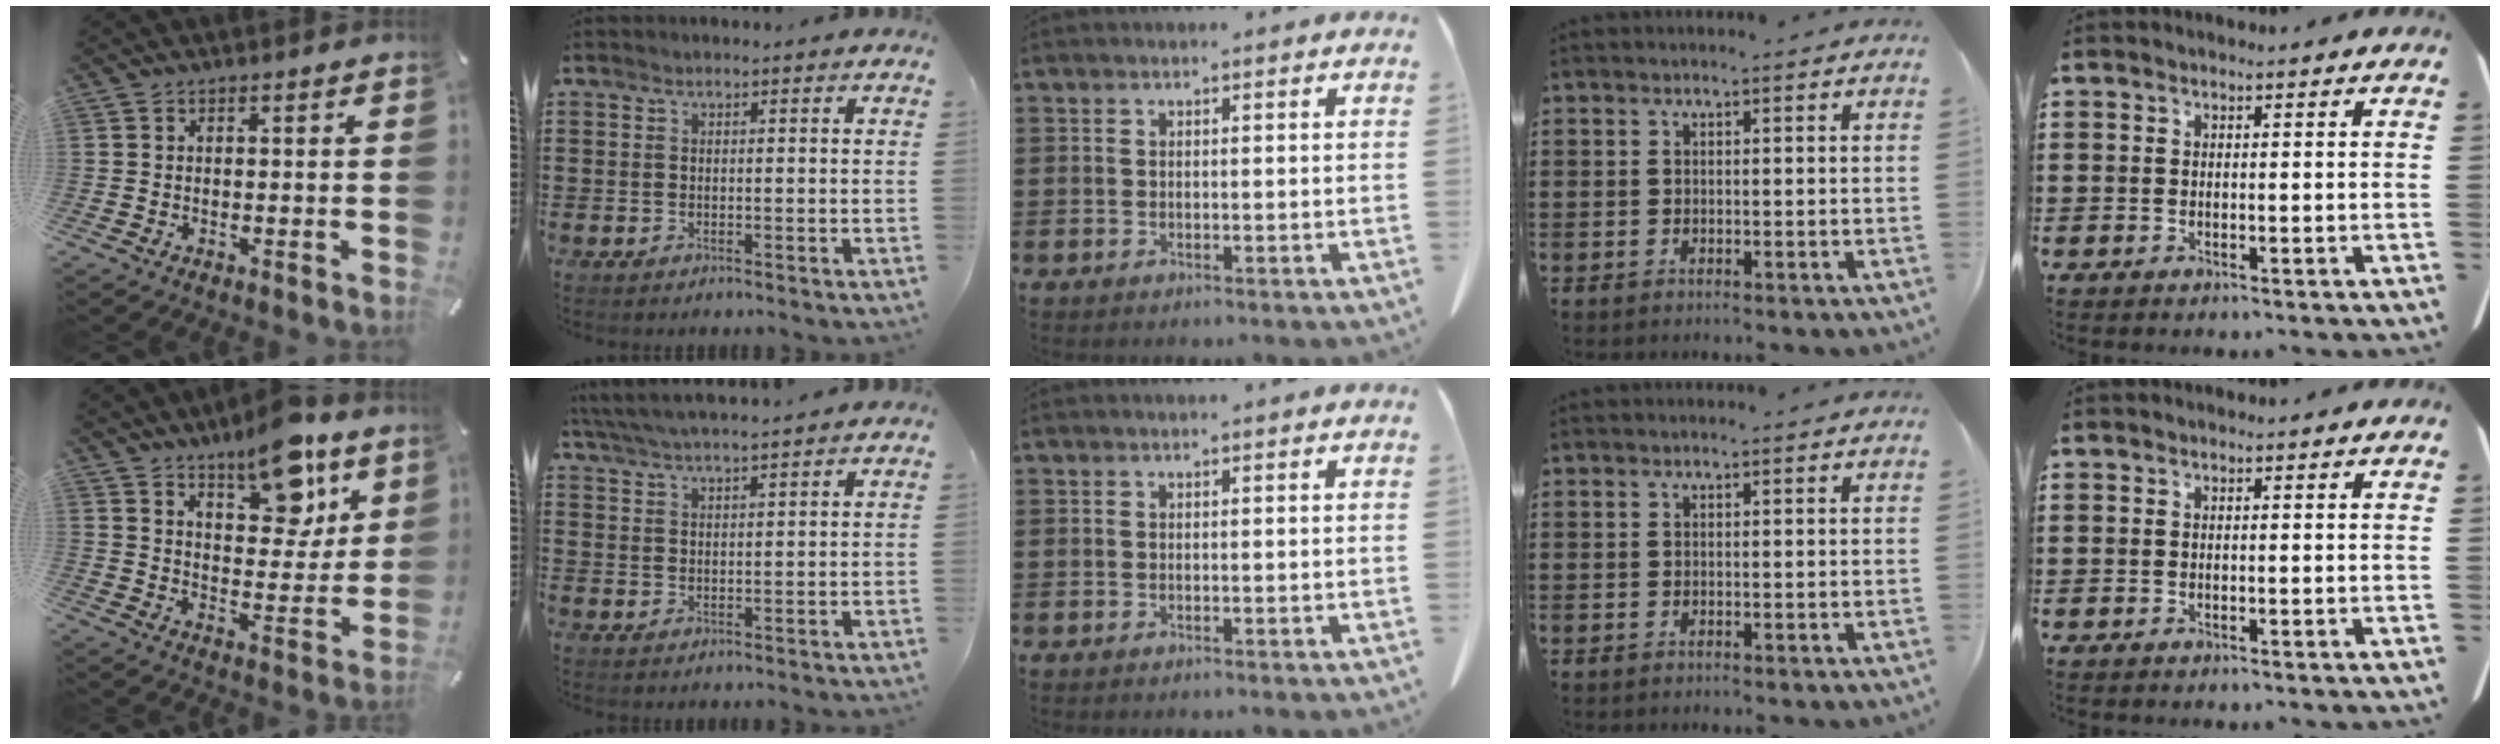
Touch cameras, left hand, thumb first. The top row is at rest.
{"thumb": {"total": 13.7, "force": [9.9, 6.0, 7.3], "torque": [-0.093, -0.063, 0.172]}, "index": {"total": 3.7, "force": [3.4, -0.4, 1.4], "torque": [-0.037, -0.009, 0.063]}}